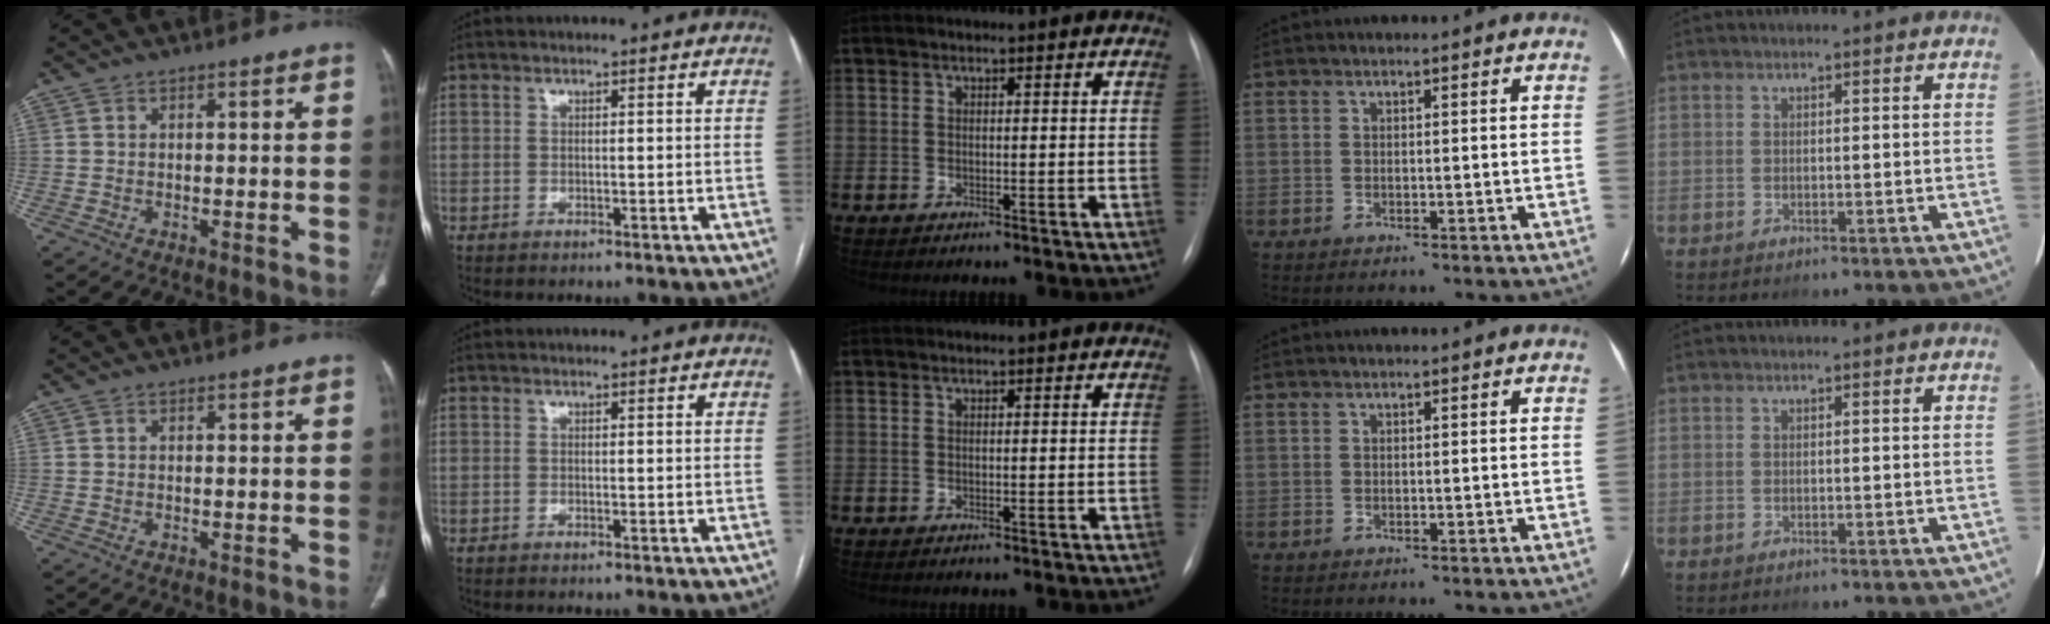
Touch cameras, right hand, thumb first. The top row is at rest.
{}